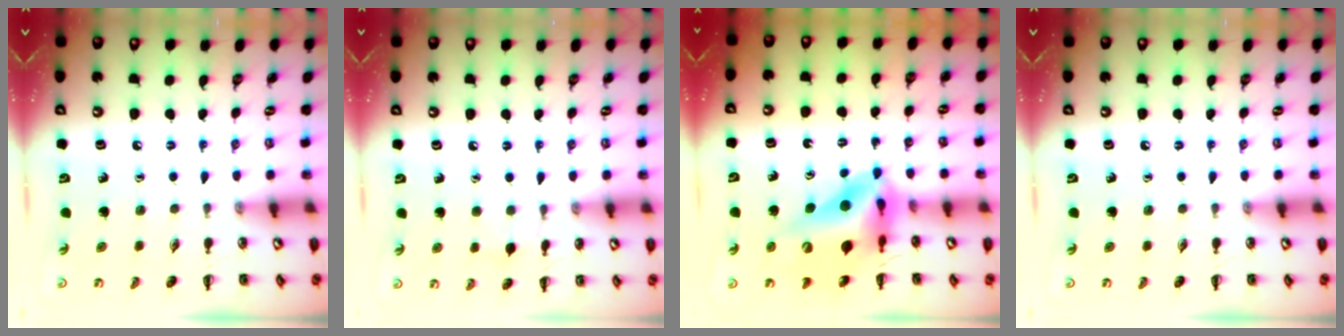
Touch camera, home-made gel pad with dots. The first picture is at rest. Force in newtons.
{"total": 5.4, "press": 5.1, "slide": 1.6}
{"total": 12.7, "press": 12.1, "slide": 3.8}
{"total": 0.0}